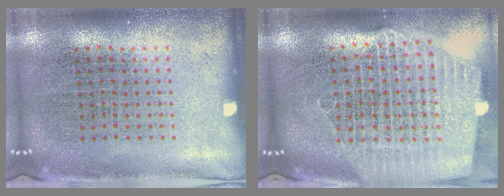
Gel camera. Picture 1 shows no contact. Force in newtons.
{"total": 2.5, "press": 2.1, "slide": 1.3}